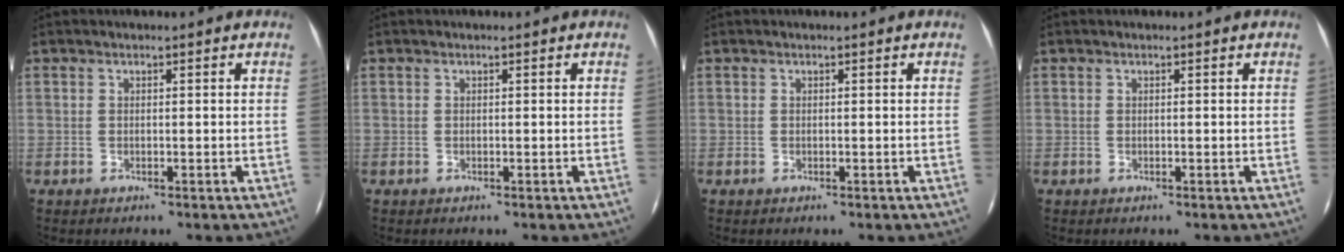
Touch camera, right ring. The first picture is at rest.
{"total": 0.0}
{"total": 0.0}
{"total": 0.0}